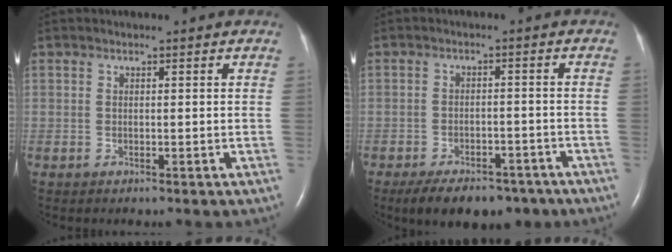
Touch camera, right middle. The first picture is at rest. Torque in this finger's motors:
{"motor_torque": [0.89, -0.88, 0.10, 0.04]}